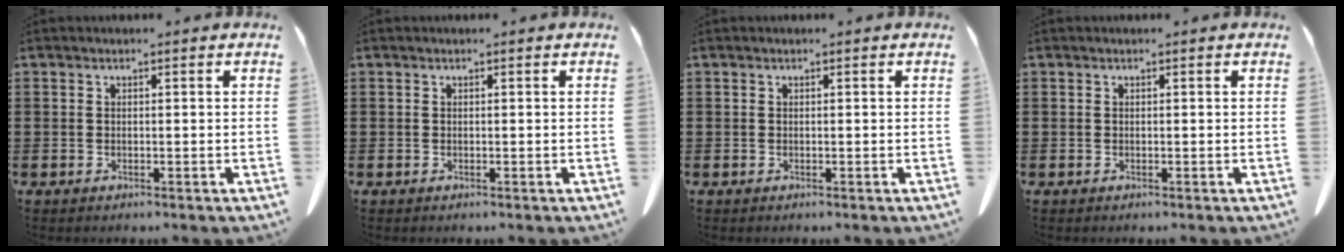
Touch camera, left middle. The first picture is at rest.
{"total": 0.0}
{"total": 0.0}
{"total": 0.0}